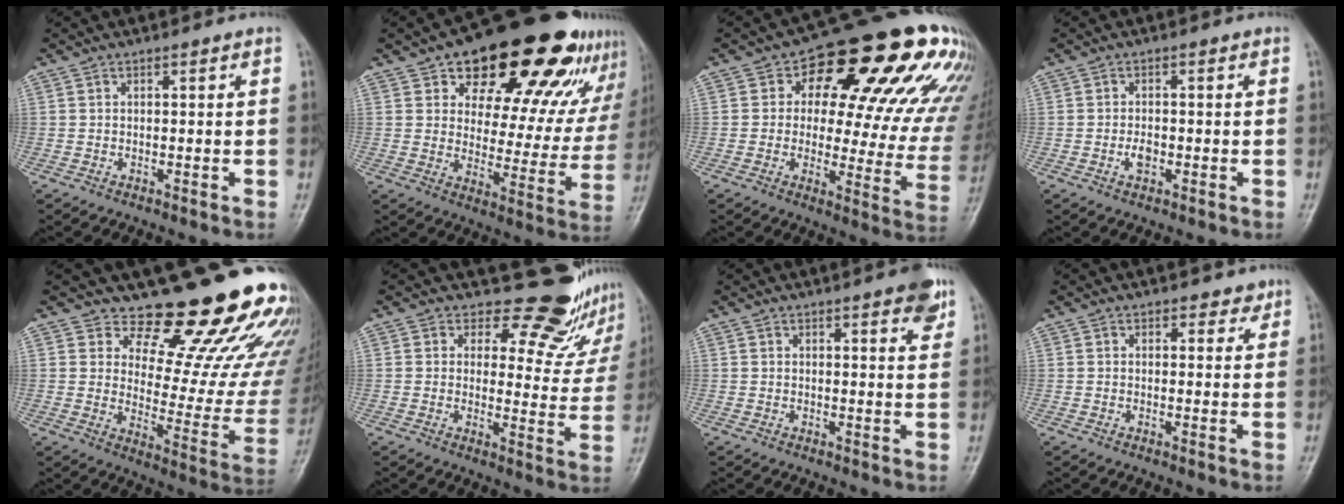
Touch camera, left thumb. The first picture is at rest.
{"total": 26.5, "force": [16.5, 12.6, 16.3], "torque": [-0.186, -0.044, 0.225]}
{"total": 25.2, "force": [10.9, 11.8, 19.5], "torque": [-0.210, 0.007, 0.145]}
{"total": 2.4, "force": [-0.7, 1.5, 1.8], "torque": [-0.027, 0.002, -0.015]}
{"total": 21.6, "force": [17.7, 7.3, 10.0], "torque": [-0.077, -0.148, 0.220]}
{"total": 13.7, "force": [12.2, 5.6, 2.8], "torque": [0.015, -0.106, 0.130]}
{"total": 5.5, "force": [3.3, 1.6, 4.1], "torque": [-0.037, -0.013, 0.037]}
{"total": 2.2, "force": [1.5, 1.4, 0.6], "torque": [0.012, -0.007, 0.016]}